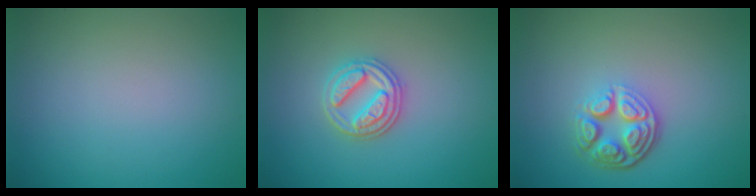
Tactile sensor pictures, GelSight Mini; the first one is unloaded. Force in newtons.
{"total": 3.4, "press": 3.0, "slide": 1.5}
{"total": 4.5, "press": 3.4, "slide": 2.9}